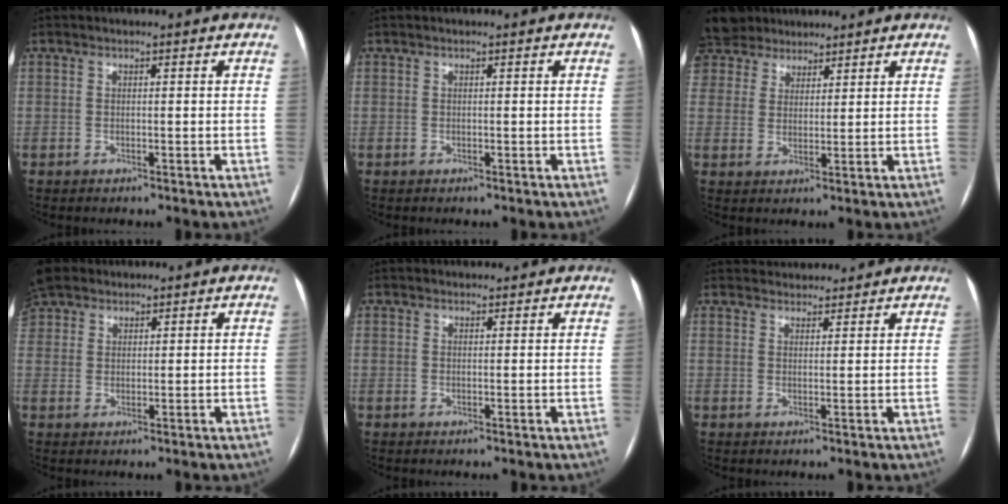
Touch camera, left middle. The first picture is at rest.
{"total": 0.0}
{"total": 10.4, "force": [8.2, 6.1, 1.8], "torque": [-0.050, 0.035, 0.156]}
{"total": 9.7, "force": [6.7, 6.3, 3.2], "torque": [-0.110, 0.035, 0.136]}
{"total": 2.7, "force": [2.6, 0.8, 0.4], "torque": [-0.004, 0.021, 0.035]}
{"total": 7.0, "force": [6.7, 1.8, 0.9], "torque": [-0.006, 0.028, 0.089]}